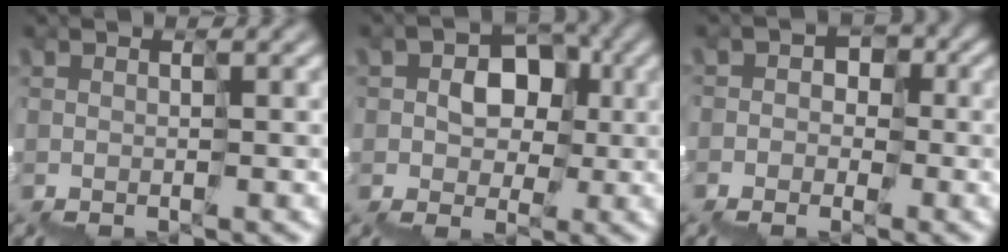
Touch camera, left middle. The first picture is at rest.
{"total": 4.6, "force": [1.0, 4.3, 1.5], "torque": [-0.027, 0.018, 0.013]}
{"total": 4.5, "force": [-1.3, 4.1, 1.3], "torque": [-0.015, 0.008, -0.030]}